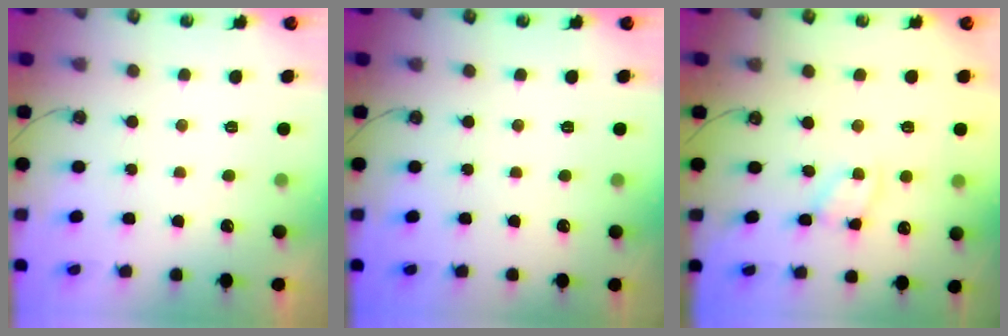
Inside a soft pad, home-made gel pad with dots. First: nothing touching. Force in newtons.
{"total": 0.0}
{"total": 2.7, "press": 2.7, "slide": 0.4}